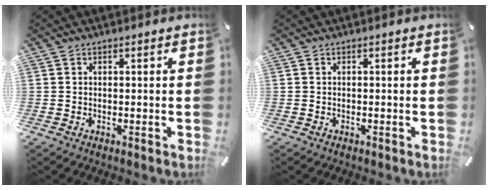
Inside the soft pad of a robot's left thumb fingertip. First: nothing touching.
{"total": 0.0}